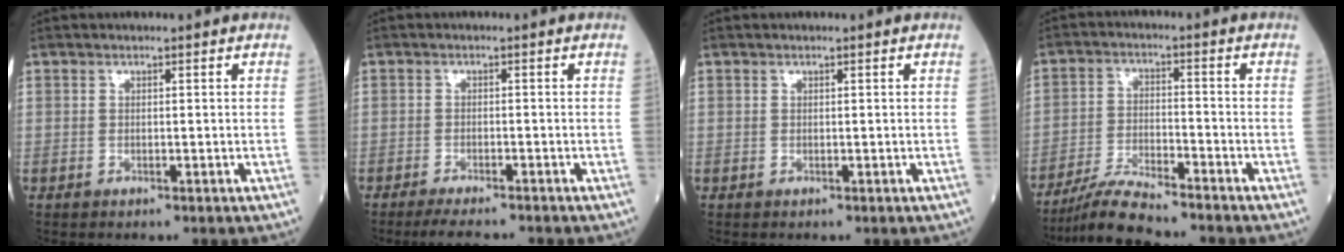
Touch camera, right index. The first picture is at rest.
{"total": 4.7, "force": [-4.2, 0.4, 2.0], "torque": [-0.032, -0.013, -0.070]}
{"total": 0.0}
{"total": 7.3, "force": [-6.8, 0.0, 2.7], "torque": [-0.053, -0.017, -0.128]}